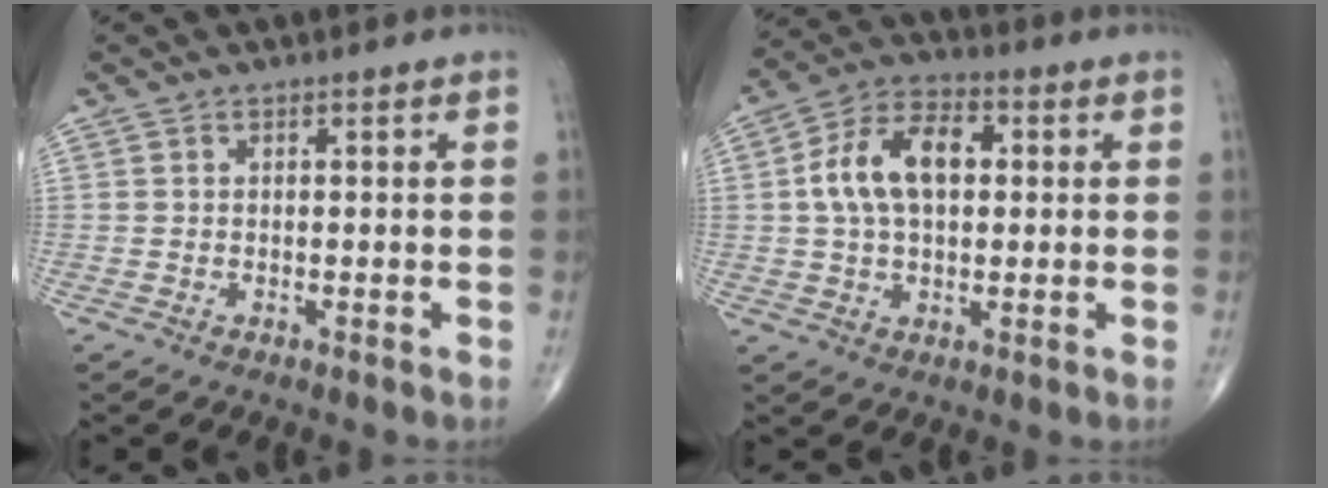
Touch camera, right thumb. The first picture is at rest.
{"total": 12.4, "force": [1.7, 7.4, 9.7], "torque": [-0.172, 0.024, 0.023]}